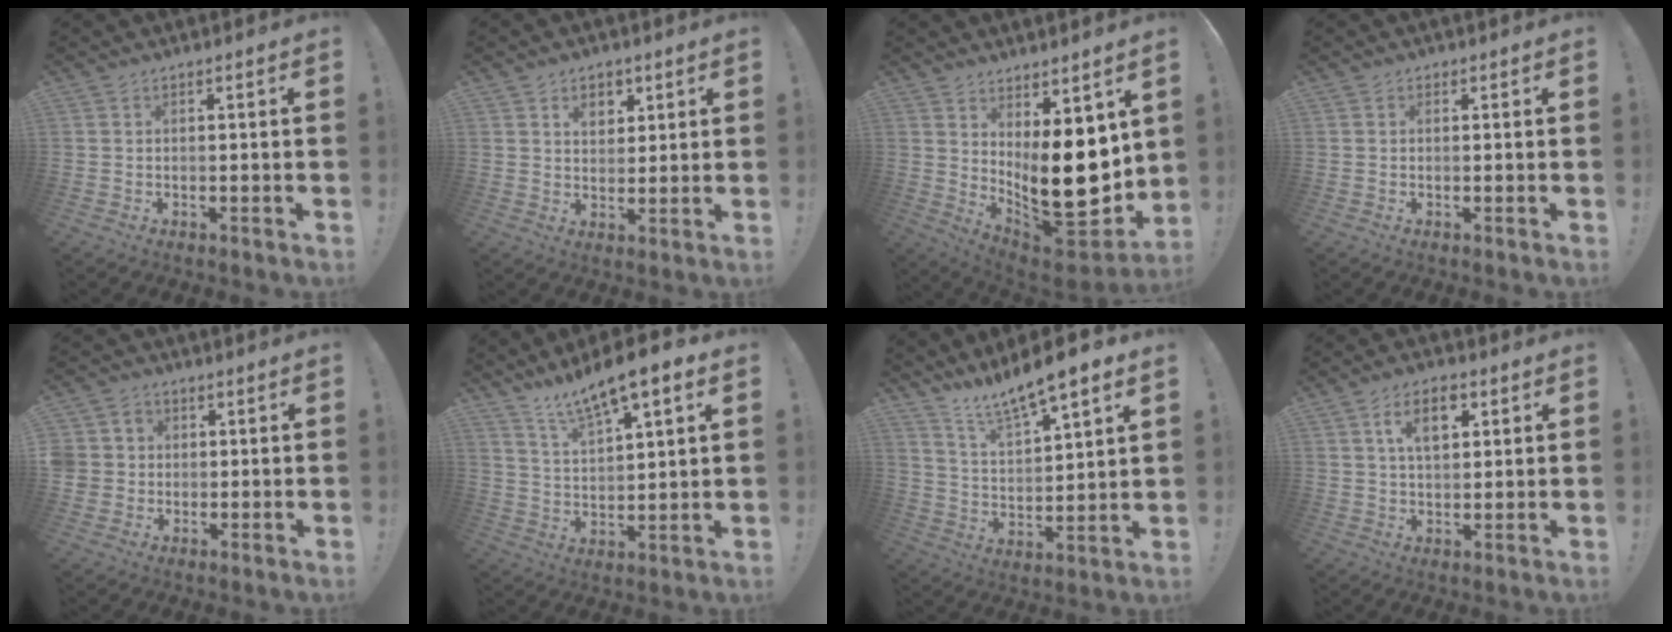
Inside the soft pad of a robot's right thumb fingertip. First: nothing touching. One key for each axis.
{"total": 7.0, "fx": 3.8, "fy": 5.0, "fz": 3.1, "tx": -0.038, "ty": -0.016, "tz": 0.069}
{"total": 18.8, "fx": 0.9, "fy": 8.7, "fz": 16.6, "tx": -0.239, "ty": -0.046, "tz": 0.034}
{"total": 0.8, "fx": 0.3, "fy": 0.7, "fz": 0.1, "tx": 0.002, "ty": 0.000, "tz": 0.004}
{"total": 5.8, "fx": 0.3, "fy": 5.6, "fz": 1.5, "tx": -0.040, "ty": 0.007, "tz": 0.005}
{"total": 11.1, "fx": 8.8, "fy": 2.1, "fz": 6.3, "tx": -0.114, "ty": -0.055, "tz": 0.153}
{"total": 10.6, "fx": 9.5, "fy": 1.2, "fz": 4.7, "tx": -0.085, "ty": -0.079, "tz": 0.161}
{"total": 8.9, "fx": 3.4, "fy": 4.8, "fz": 6.7, "tx": -0.094, "ty": 0.002, "tz": 0.057}